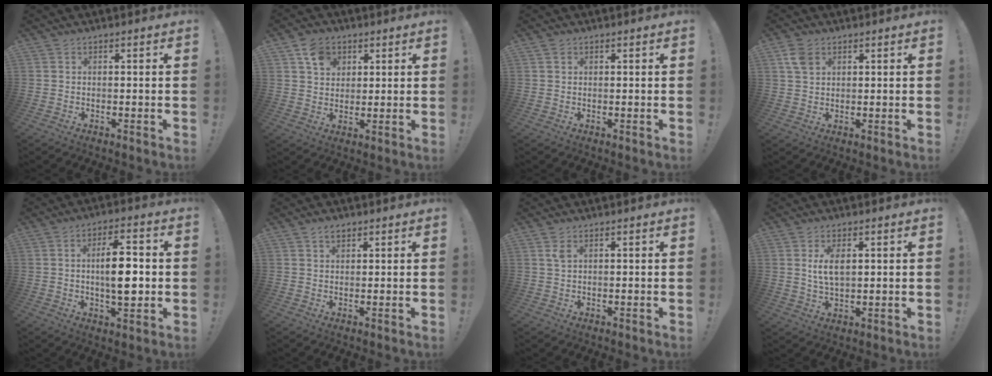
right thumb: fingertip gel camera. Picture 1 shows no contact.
{"total": 7.5, "force": [3.7, 6.0, 2.5], "torque": [-0.038, -0.010, 0.070]}
{"total": 0.9, "force": [0.5, 0.7, 0.1], "torque": [-0.003, 0.001, 0.010]}
{"total": 5.1, "force": [2.4, 3.3, 3.0], "torque": [-0.047, -0.003, 0.047]}
{"total": 10.9, "force": [0.0, 4.5, 9.9], "torque": [-0.152, -0.002, -0.007]}
{"total": 2.4, "force": [1.5, 1.4, 1.2], "torque": [-0.019, -0.004, 0.027]}
{"total": 1.9, "force": [1.0, 1.0, 1.3], "torque": [-0.018, -0.003, 0.016]}
{"total": 5.5, "force": [1.6, 2.8, 4.4], "torque": [-0.080, -0.004, 0.024]}